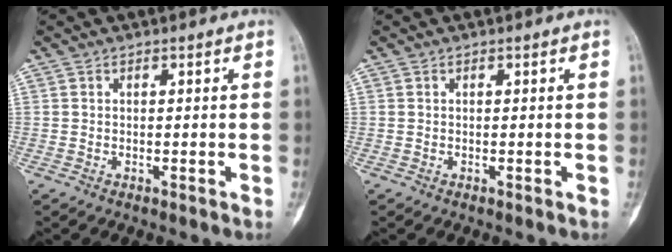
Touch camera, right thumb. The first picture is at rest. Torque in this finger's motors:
{"motor_torque": [0.17, 0.16, 0.00, 0.00, 0.00]}